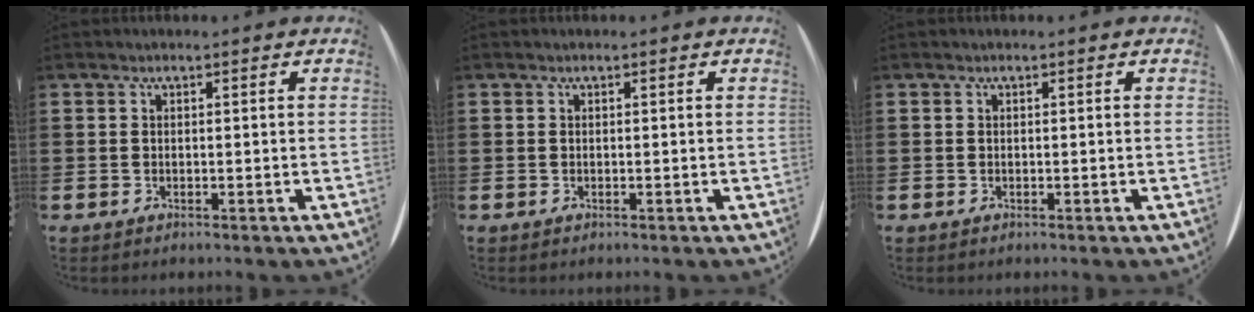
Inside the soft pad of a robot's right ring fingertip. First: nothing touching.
{"total": 0.0}
{"total": 0.0}